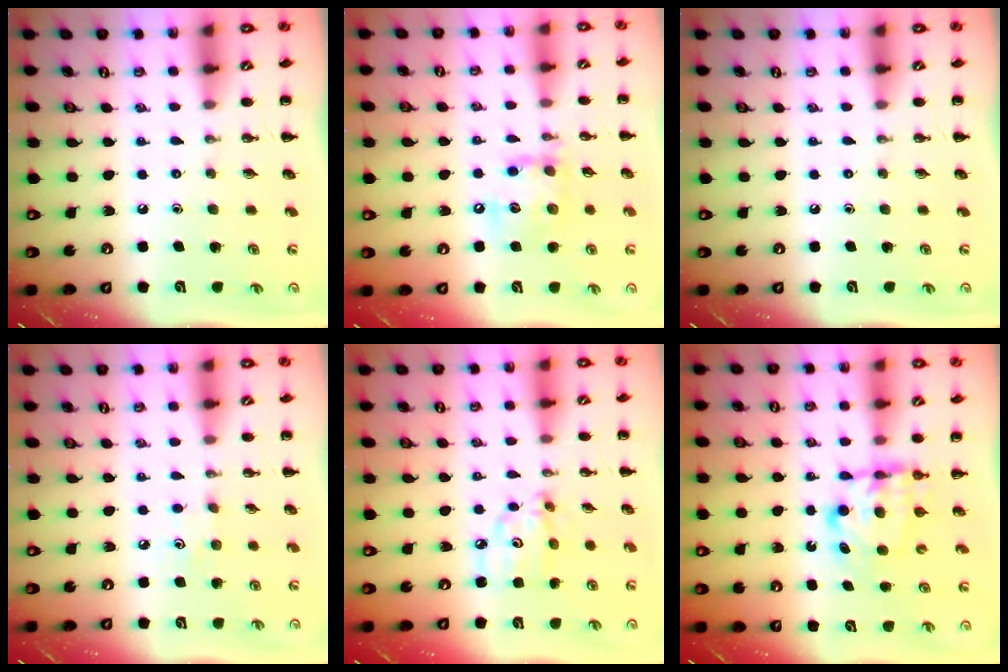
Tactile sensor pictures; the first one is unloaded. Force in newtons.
{"total": 12.9, "press": 12.8, "slide": 1.6}
{"total": 0.0}
{"total": 2.6, "press": 2.4, "slide": 0.9}
{"total": 6.8, "press": 6.8, "slide": 0.7}
{"total": 6.2, "press": 6.2, "slide": 0.5}